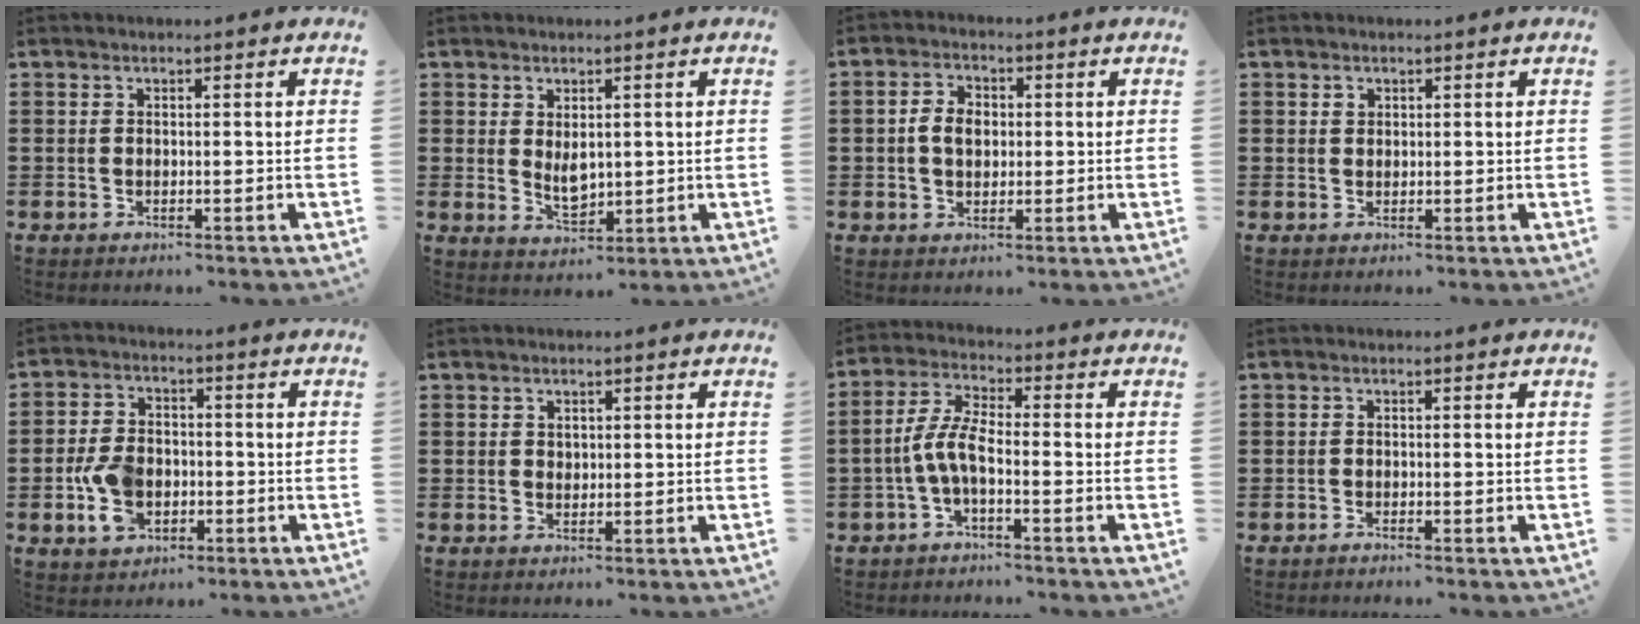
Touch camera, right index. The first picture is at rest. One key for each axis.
{"total": 3.3, "fx": 0.8, "fy": 1.9, "fz": 2.6, "tx": -0.036, "ty": -0.001, "tz": 0.012}
{"total": 4.0, "fx": 0.0, "fy": 2.9, "fz": 2.9, "tx": -0.069, "ty": 0.009, "tz": -0.005}
{"total": 0.9, "fx": 0.5, "fy": 0.7, "fz": 0.2, "tx": -0.006, "ty": 0.002, "tz": 0.010}
{"total": 7.2, "fx": -1.8, "fy": 5.0, "fz": 4.9, "tx": -0.122, "ty": 0.003, "tz": -0.039}
{"total": 0.5, "fx": 0.1, "fy": 0.4, "fz": 0.3, "tx": -0.008, "ty": 0.000, "tz": 0.002}
{"total": 5.6, "fx": -2.1, "fy": 1.6, "fz": 4.9, "tx": -0.123, "ty": -0.008, "tz": -0.048}
{"total": 0.8, "fx": -0.8, "fy": -0.2, "fz": 0.1, "tx": -0.004, "ty": -0.004, "tz": -0.015}